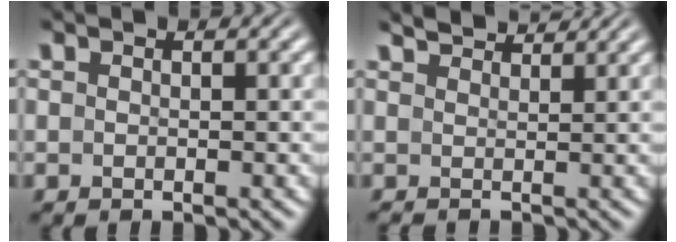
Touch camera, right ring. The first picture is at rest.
{"total": 1.7, "force": [1.7, 0.0, 0.4], "torque": [0.001, -0.007, 0.039]}